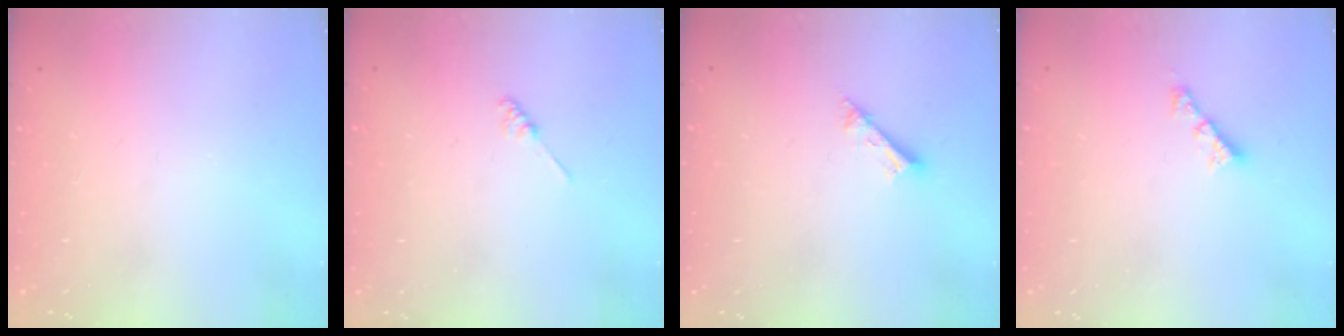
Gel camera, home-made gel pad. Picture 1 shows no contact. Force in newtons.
{"total": 1.2, "press": 1.1, "slide": 0.3}
{"total": 2.6, "press": 2.6, "slide": 0.1}
{"total": 2.6, "press": 2.6, "slide": 0.1}